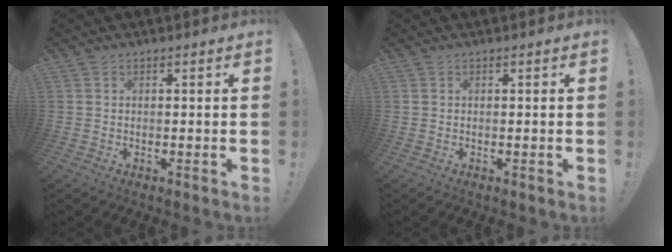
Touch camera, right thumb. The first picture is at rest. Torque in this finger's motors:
{"motor_torque": [0.00, 0.00, 0.00, 0.00, 0.00]}